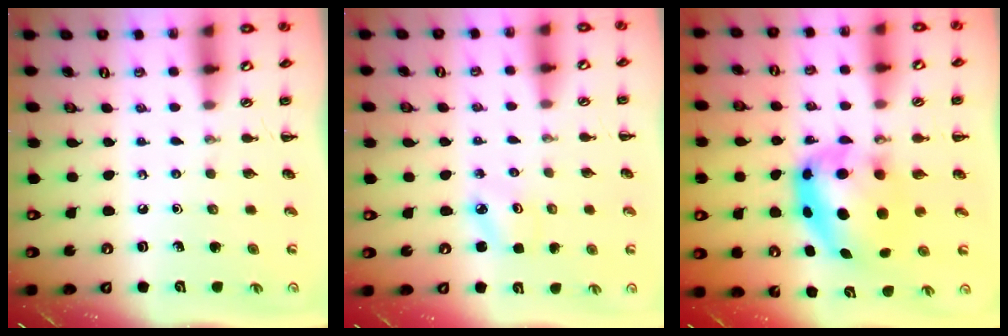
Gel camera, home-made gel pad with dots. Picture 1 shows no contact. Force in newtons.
{"total": 2.3, "press": 2.2, "slide": 0.6}
{"total": 8.3, "press": 8.1, "slide": 1.9}